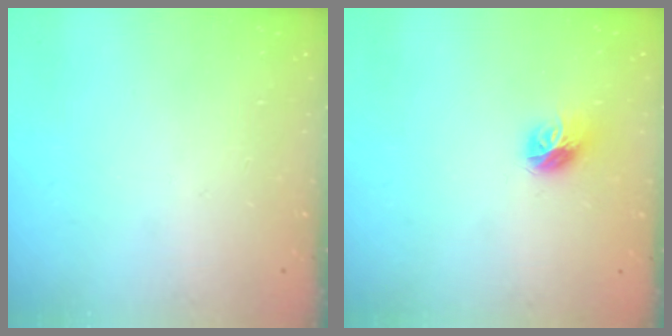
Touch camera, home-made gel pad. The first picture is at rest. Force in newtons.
{"total": 8.8, "press": 8.8, "slide": 0.4}